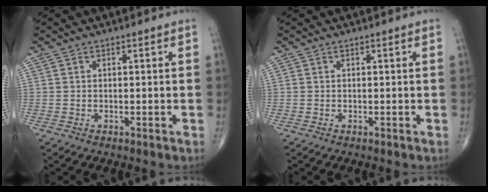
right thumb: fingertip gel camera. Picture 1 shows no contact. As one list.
[{"total": 0.0}]